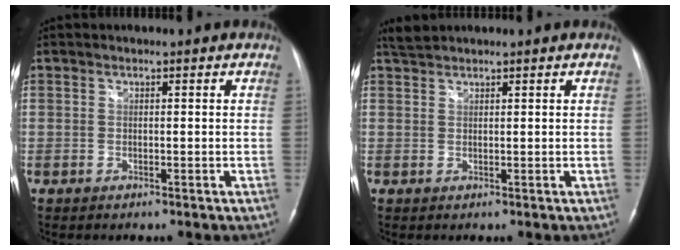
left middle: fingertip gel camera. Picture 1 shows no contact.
{"total": 1.8, "force": [1.8, 0.1, 0.2], "torque": [-0.011, 0.013, 0.039]}